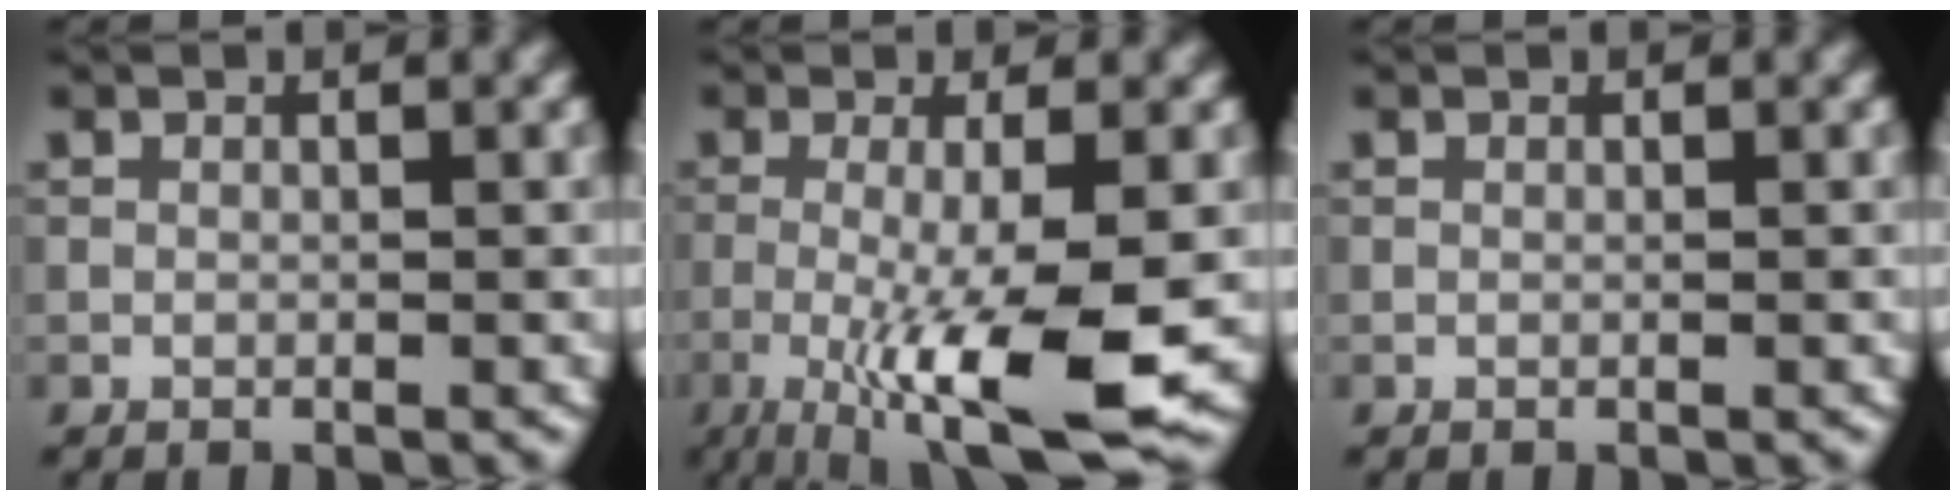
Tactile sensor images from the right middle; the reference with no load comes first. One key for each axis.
{"total": 9.2, "fx": -2.7, "fy": 1.7, "fz": 8.6, "tx": -0.143, "ty": -0.017, "tz": -0.045}
{"total": 0.0}